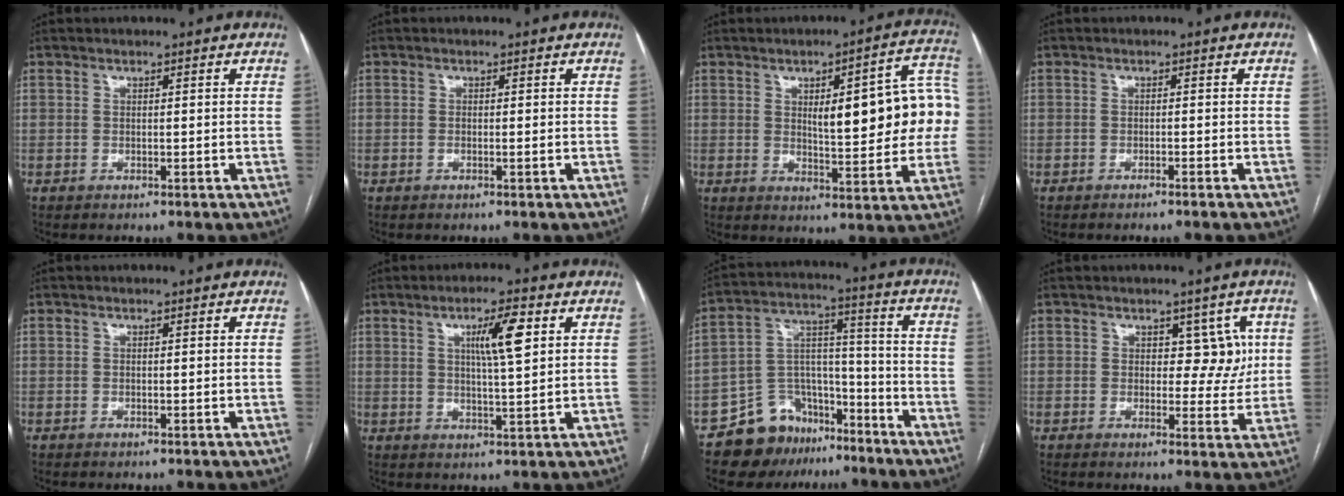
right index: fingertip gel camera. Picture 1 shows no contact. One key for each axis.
{"total": 1.0, "fx": -0.2, "fy": 0.2, "fz": 1.0, "tx": -0.017, "ty": 0.000, "tz": -0.003}
{"total": 15.6, "fx": 1.7, "fy": 4.0, "fz": 15.0, "tx": -0.186, "ty": 0.032, "tz": 0.027}
{"total": 1.4, "fx": -1.2, "fy": -0.2, "fz": 0.7, "tx": -0.014, "ty": 0.001, "tz": -0.016}
{"total": 0.0}
{"total": 6.6, "fx": 2.3, "fy": 0.4, "fz": 6.2, "tx": -0.106, "ty": 0.003, "tz": 0.039}
{"total": 11.8, "fx": -9.0, "fy": 7.3, "fz": 2.4, "tx": -0.043, "ty": 0.066, "tz": -0.148}
{"total": 4.9, "fx": 1.4, "fy": 3.0, "fz": 3.6, "tx": -0.031, "ty": 0.007, "tz": 0.021}